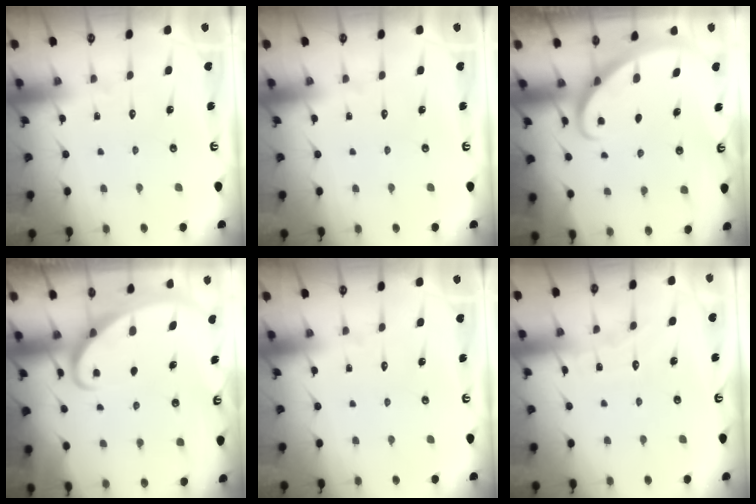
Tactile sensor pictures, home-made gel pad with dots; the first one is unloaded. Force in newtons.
{"total": 0.0}
{"total": 2.7, "press": 2.7, "slide": 0.2}
{"total": 2.2, "press": 2.2, "slide": 0.4}
{"total": 0.0}
{"total": 4.5, "press": 4.5, "slide": 0.4}